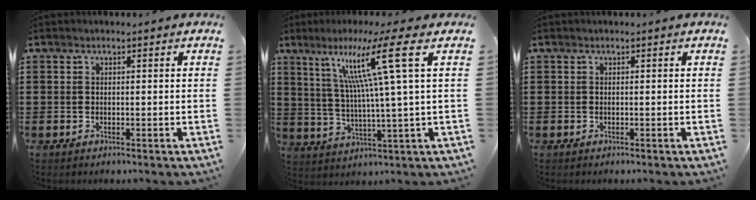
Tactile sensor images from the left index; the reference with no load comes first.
{"total": 12.3, "force": [5.4, -1.2, 11.0], "torque": [-0.217, -0.003, 0.075]}
{"total": 0.0}